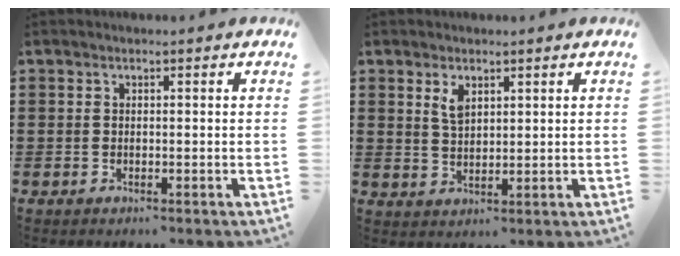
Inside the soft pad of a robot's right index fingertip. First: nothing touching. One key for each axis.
{"total": 2.9, "fx": 1.7, "fy": 1.4, "fz": 1.9, "tx": -0.043, "ty": 0.004, "tz": 0.031}